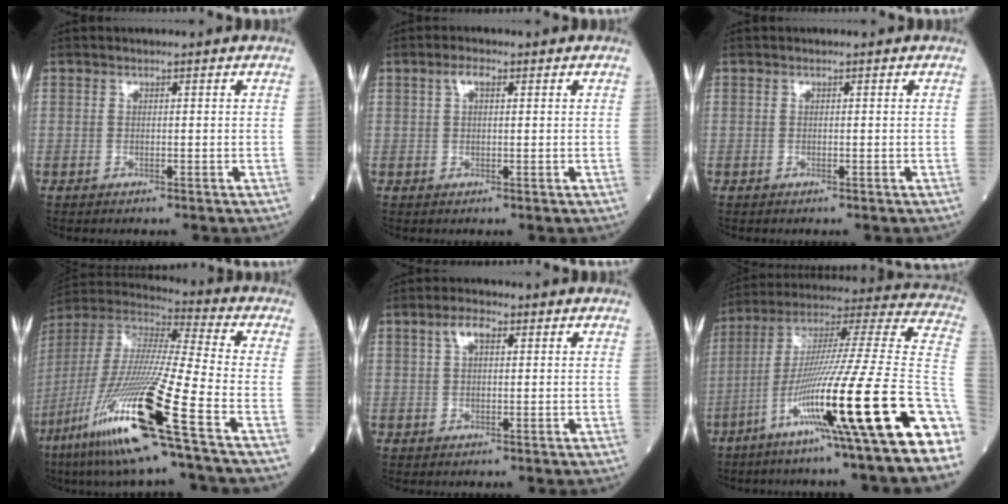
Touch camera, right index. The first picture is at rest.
{"total": 2.1, "force": [0.9, 0.8, 1.8], "torque": [-0.038, 0.010, 0.017]}
{"total": 0.0}
{"total": 24.4, "force": [-11.9, -0.2, 21.3], "torque": [-0.446, -0.065, -0.233]}
{"total": 3.2, "force": [1.4, 1.4, 2.6], "torque": [-0.054, 0.012, 0.026]}
{"total": 28.1, "force": [-12.8, -0.5, 25.0], "torque": [-0.336, -0.034, -0.227]}